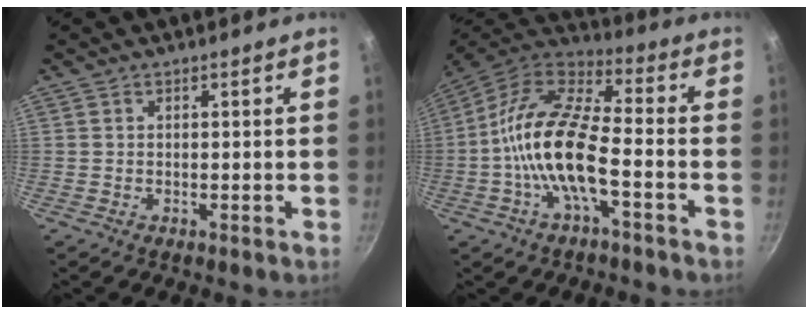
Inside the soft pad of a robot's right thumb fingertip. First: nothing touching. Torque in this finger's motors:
{"motor_torque": [0.05, 1.57, 2.03, -0.74, 0.74]}